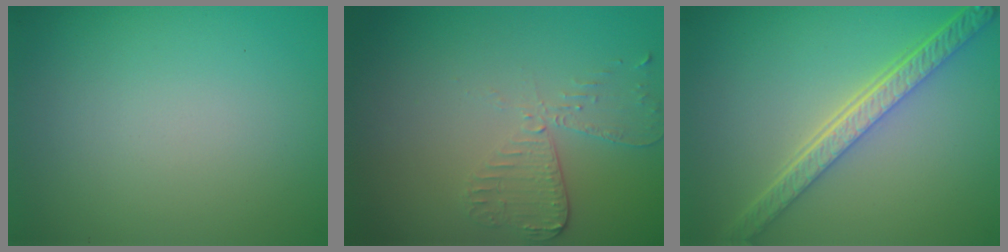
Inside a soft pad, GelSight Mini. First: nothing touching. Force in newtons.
{"total": 2.9, "press": 2.6, "slide": 1.3}
{"total": 5.3, "press": 4.1, "slide": 3.4}